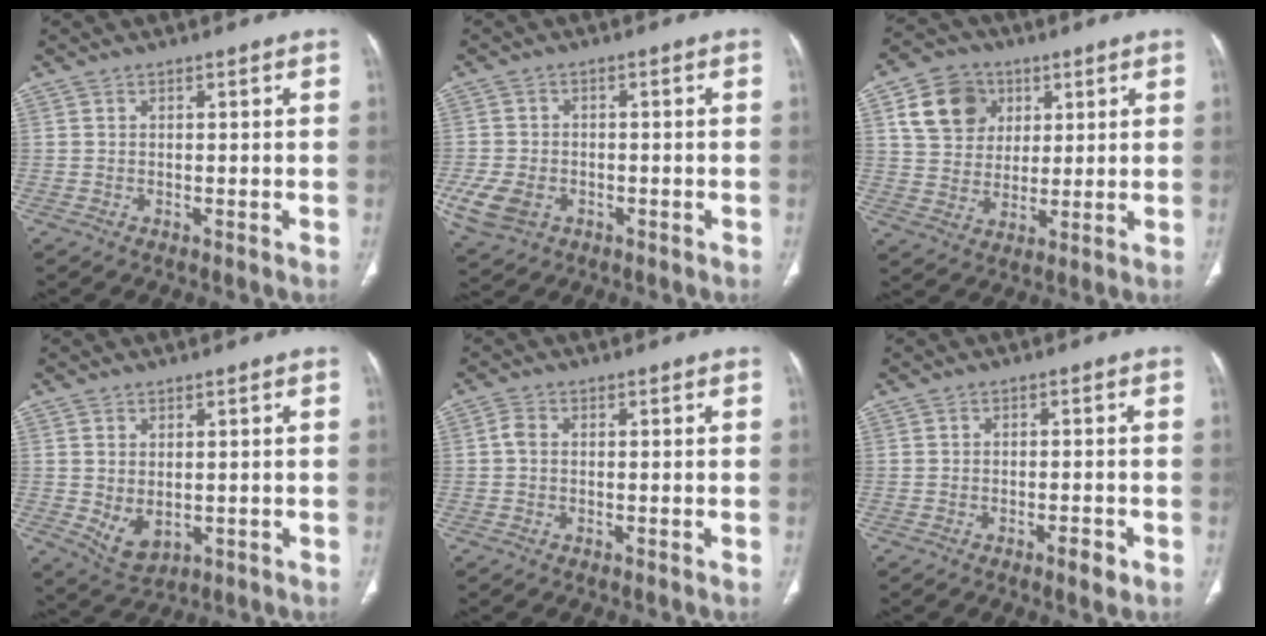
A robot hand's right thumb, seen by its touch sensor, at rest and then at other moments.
{"total": 7.6, "force": [-2.6, 5.6, 4.4], "torque": [-0.093, 0.006, -0.040]}
{"total": 12.1, "force": [4.6, 9.9, 5.3], "torque": [-0.069, -0.003, 0.084]}
{"total": 5.2, "force": [-0.4, 3.4, 3.9], "torque": [-0.066, -0.009, 0.013]}
{"total": 1.7, "force": [-0.1, 1.1, 1.2], "torque": [-0.025, 0.003, -0.007]}
{"total": 2.9, "force": [-1.5, 0.9, 2.2], "torque": [-0.031, 0.004, -0.024]}